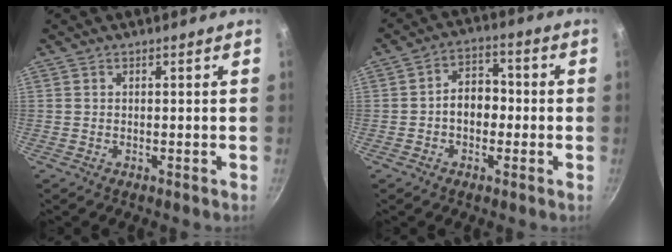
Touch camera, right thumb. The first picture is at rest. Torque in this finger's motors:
{"motor_torque": [-0.14, 0.19, 0.16, 0.05, 0.01]}